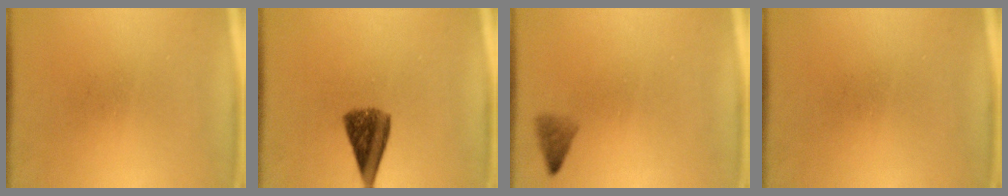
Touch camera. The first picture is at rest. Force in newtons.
{"total": 6.9}
{"total": 1.6}
{"total": 0.0}